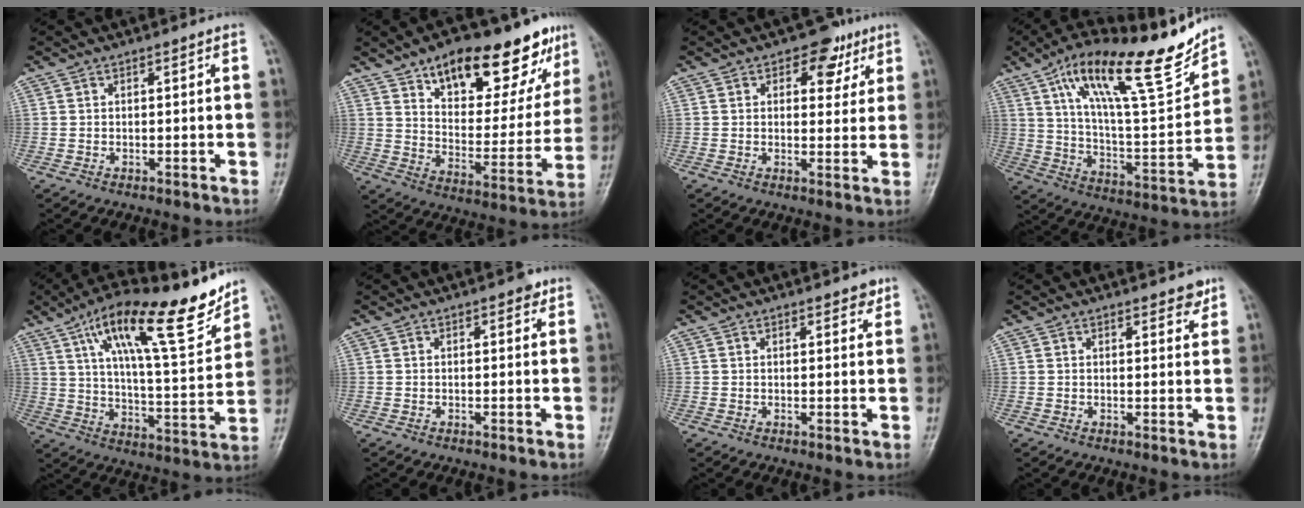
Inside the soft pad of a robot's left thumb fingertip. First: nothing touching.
{"total": 23.4, "force": [14.5, 9.7, 15.6], "torque": [-0.173, -0.045, 0.223]}
{"total": 6.5, "force": [3.2, 4.3, 3.6], "torque": [-0.005, -0.009, 0.036]}
{"total": 22.7, "force": [14.7, 6.3, 16.1], "torque": [-0.225, -0.059, 0.248]}
{"total": 21.4, "force": [13.7, 5.4, 15.6], "torque": [-0.223, -0.052, 0.225]}
{"total": 1.4, "force": [0.8, 0.7, 0.9], "torque": [-0.004, -0.001, 0.006]}
{"total": 2.0, "force": [1.5, 0.8, 1.1], "torque": [-0.005, -0.008, 0.017]}
{"total": 2.5, "force": [2.0, 0.9, 1.3], "torque": [-0.005, -0.013, 0.025]}